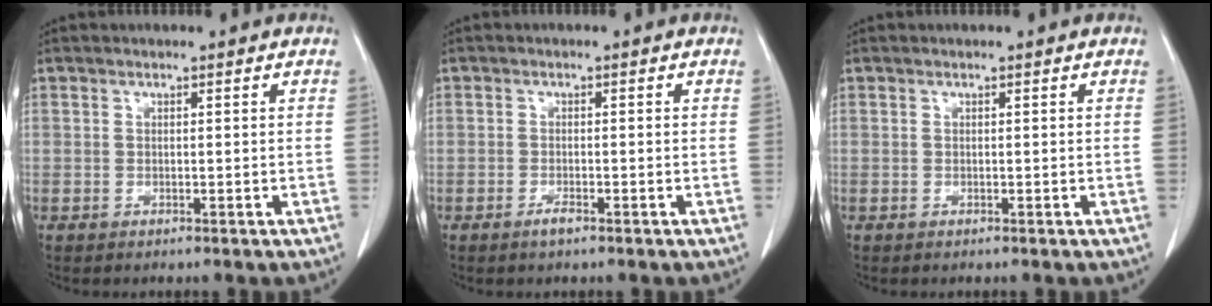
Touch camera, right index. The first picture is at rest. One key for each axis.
{"total": 1.3, "fx": -1.0, "fy": 0.4, "fz": 0.8, "tx": -0.014, "ty": 0.000, "tz": -0.015}
{"total": 0.0}